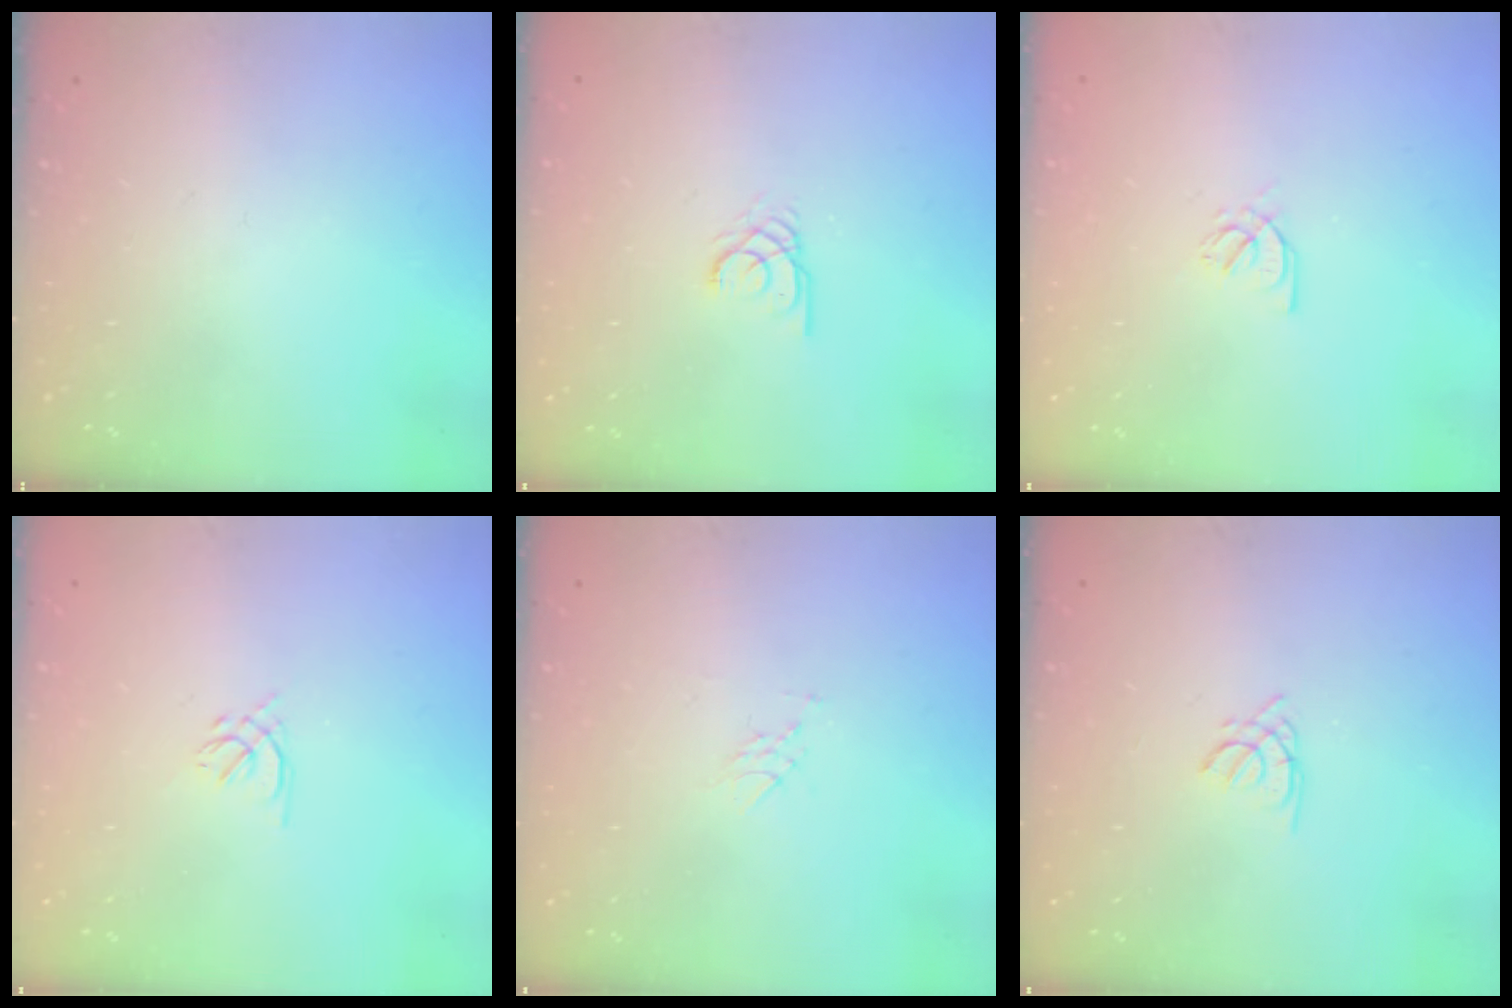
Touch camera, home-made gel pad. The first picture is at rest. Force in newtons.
{"total": 2.0, "press": 2.0, "slide": 0.2}
{"total": 2.6, "press": 2.6, "slide": 0.4}
{"total": 1.4, "press": 1.3, "slide": 0.5}
{"total": 3.5, "press": 3.3, "slide": 1.1}
{"total": 1.4, "press": 1.3, "slide": 0.3}